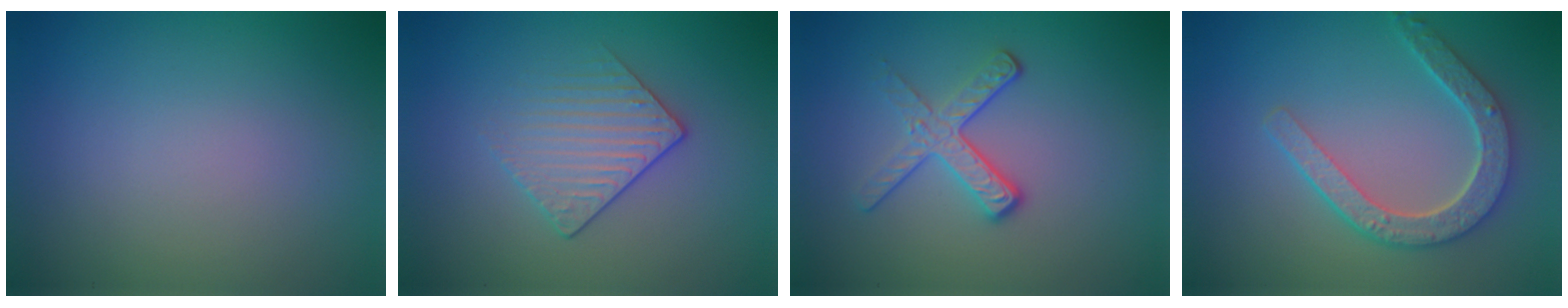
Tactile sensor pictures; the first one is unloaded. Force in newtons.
{"total": 2.1, "press": 1.8, "slide": 1.1}
{"total": 3.2, "press": 2.4, "slide": 2.1}
{"total": 4.9, "press": 3.9, "slide": 3.0}